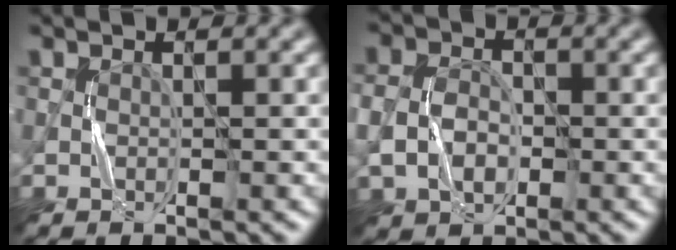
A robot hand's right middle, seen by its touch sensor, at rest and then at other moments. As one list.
[{"total": 3.5, "force": [-0.5, 2.8, 2.1], "torque": [-0.047, -0.001, -0.013]}]